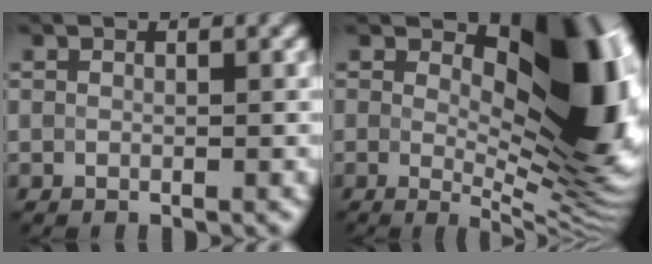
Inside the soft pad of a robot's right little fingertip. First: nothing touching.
{"total": 11.6, "force": [2.4, 5.0, 10.2], "torque": [-0.139, -0.005, 0.042]}